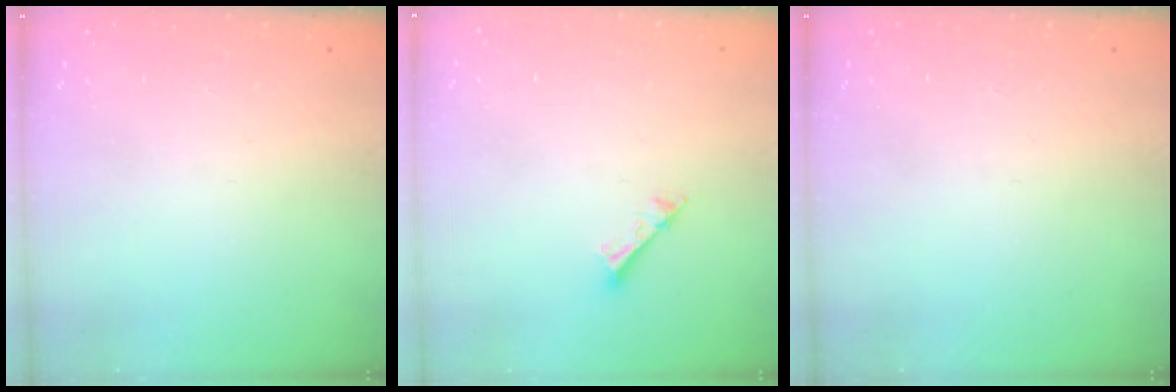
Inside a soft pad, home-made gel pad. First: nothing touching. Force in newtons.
{"total": 2.2, "press": 2.1, "slide": 0.4}
{"total": 0.0}